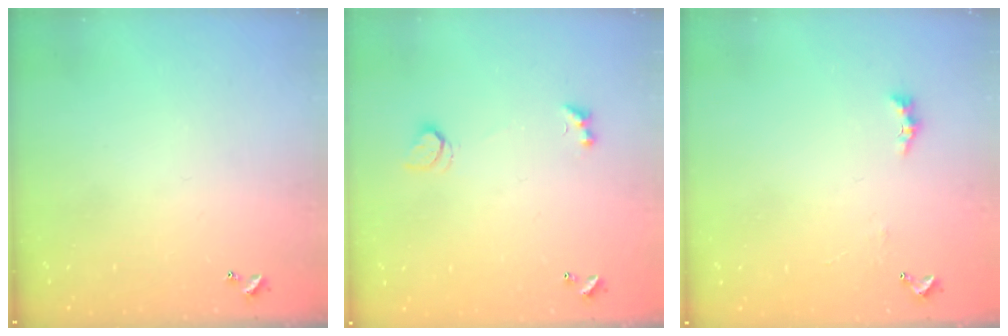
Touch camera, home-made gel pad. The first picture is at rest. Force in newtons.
{"total": 2.3, "press": 1.9, "slide": 1.1}
{"total": 2.0, "press": 1.9, "slide": 0.6}